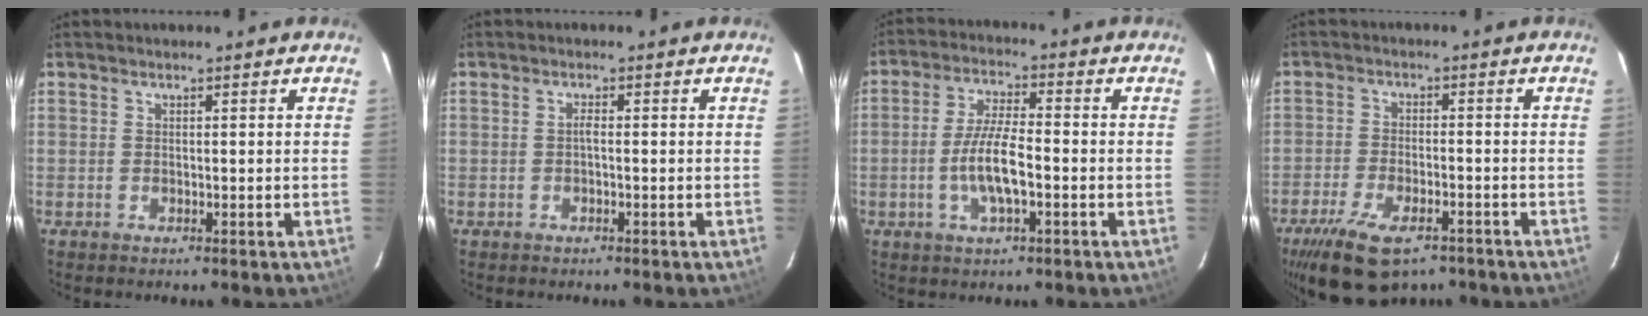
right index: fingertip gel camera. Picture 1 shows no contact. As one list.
[{"total": 0.8, "force": [-0.3, 0.1, 0.8], "torque": [-0.015, 0.005, -0.006]}, {"total": 8.1, "force": [-2.1, 2.1, 7.5], "torque": [-0.151, 0.004, -0.042]}, {"total": 13.3, "force": [-9.0, 5.6, 8.0], "torque": [-0.172, -0.026, -0.151]}]